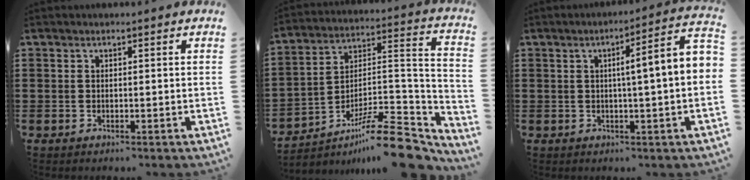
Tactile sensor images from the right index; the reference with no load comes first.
{"total": 13.0, "force": [-9.7, 3.3, 8.0], "torque": [-0.112, 0.038, -0.170]}
{"total": 4.5, "force": [-0.2, -0.5, 4.5], "torque": [-0.076, -0.019, -0.015]}